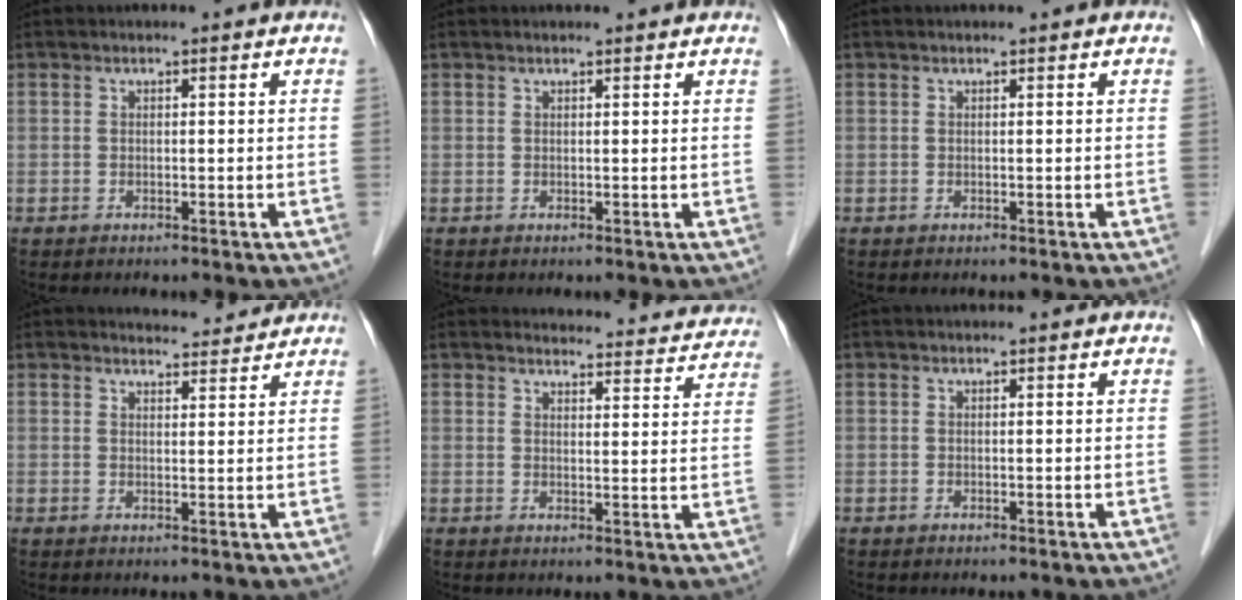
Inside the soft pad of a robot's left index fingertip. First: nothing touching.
{"total": 1.9, "force": [1.8, 0.2, 0.5], "torque": [-0.012, 0.014, 0.022]}
{"total": 0.0}
{"total": 3.7, "force": [3.7, 0.7, 0.1], "torque": [-0.009, 0.005, 0.048]}
{"total": 16.5, "force": [16.0, 3.4, 2.0], "torque": [0.006, -0.030, 0.163]}
{"total": 0.0}